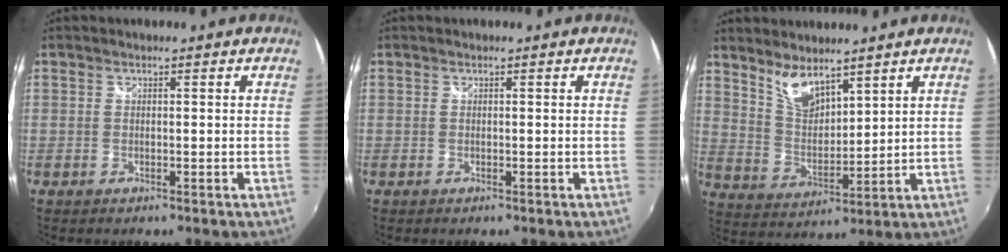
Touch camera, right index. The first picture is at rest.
{"total": 0.0}
{"total": 7.3, "force": [5.7, 2.6, 3.8], "torque": [-0.068, -0.004, 0.116]}